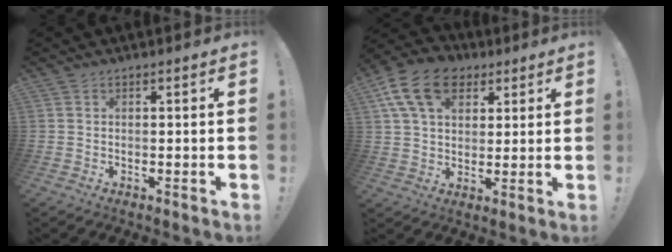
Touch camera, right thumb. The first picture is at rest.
{"total": 16.0, "force": [7.0, 11.0, 9.3], "torque": [-0.152, -0.025, 0.130]}